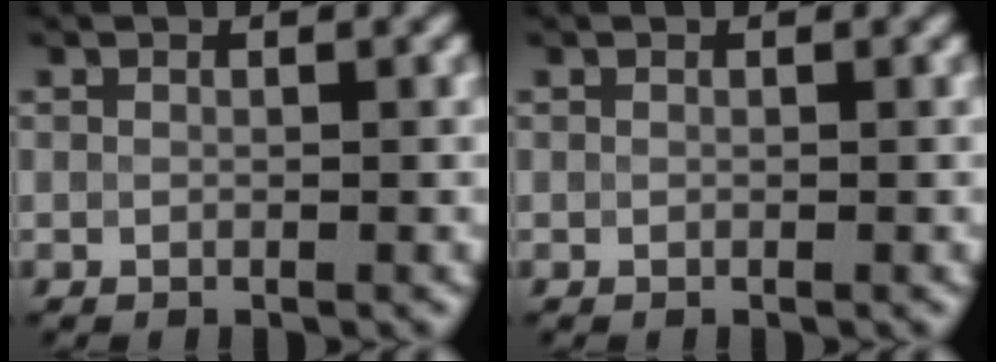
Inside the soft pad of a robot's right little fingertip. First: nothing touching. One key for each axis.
{"total": 0.0}